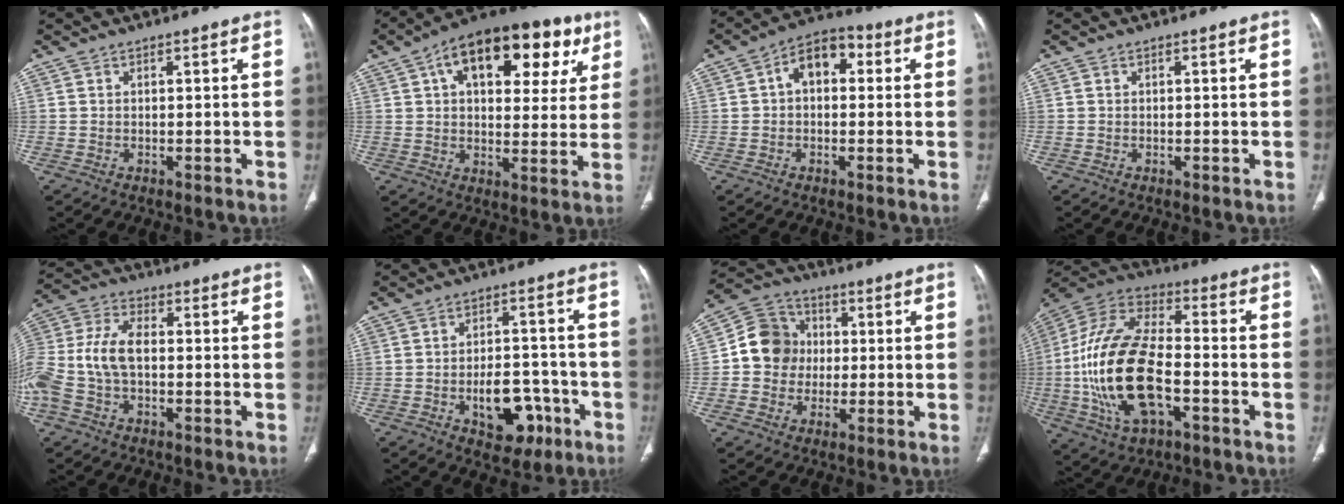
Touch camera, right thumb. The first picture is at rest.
{"total": 21.9, "force": [9.3, 11.7, 16.1], "torque": [-0.193, 0.014, 0.130]}
{"total": 8.1, "force": [1.3, 5.3, 5.9], "torque": [-0.070, 0.029, 0.010]}
{"total": 0.0}
{"total": 12.7, "force": [-1.8, 7.6, 10.0], "torque": [-0.234, 0.030, -0.036]}
{"total": 10.5, "force": [-4.2, 6.4, 7.1], "torque": [-0.073, 0.036, -0.052]}
{"total": 10.6, "force": [0.1, 9.7, 4.2], "torque": [-0.045, 0.023, -0.008]}
{"total": 23.5, "force": [-4.7, 12.0, 19.6], "torque": [-0.405, 0.022, -0.082]}